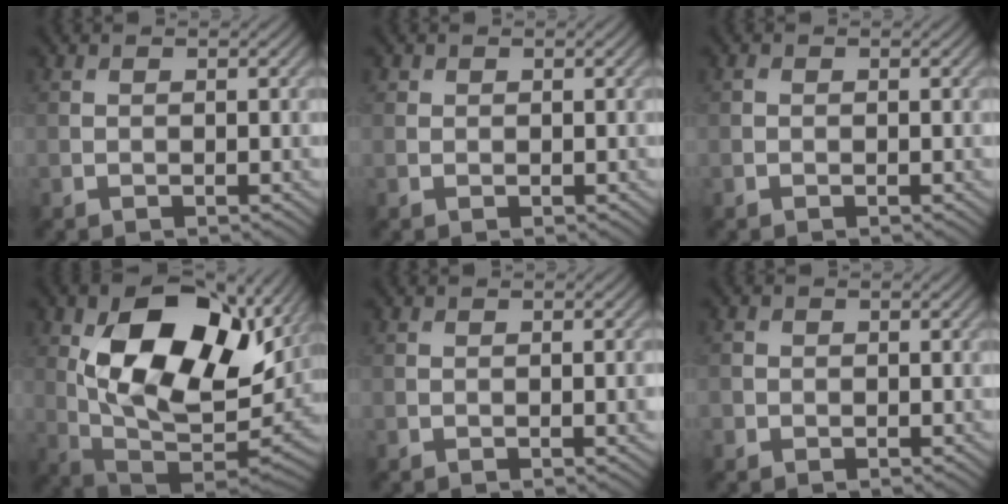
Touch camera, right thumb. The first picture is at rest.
{"total": 0.5, "force": [0.3, 0.4, 0.1], "torque": [0.001, -0.001, 0.005]}
{"total": 0.0}
{"total": 17.5, "force": [5.5, 9.5, 13.6], "torque": [-0.240, -0.011, 0.104]}
{"total": 1.1, "force": [-0.1, 0.2, 1.1], "torque": [-0.013, -0.003, -0.001]}
{"total": 1.0, "force": [-0.2, 1.0, 0.1], "torque": [0.001, -0.002, -0.009]}